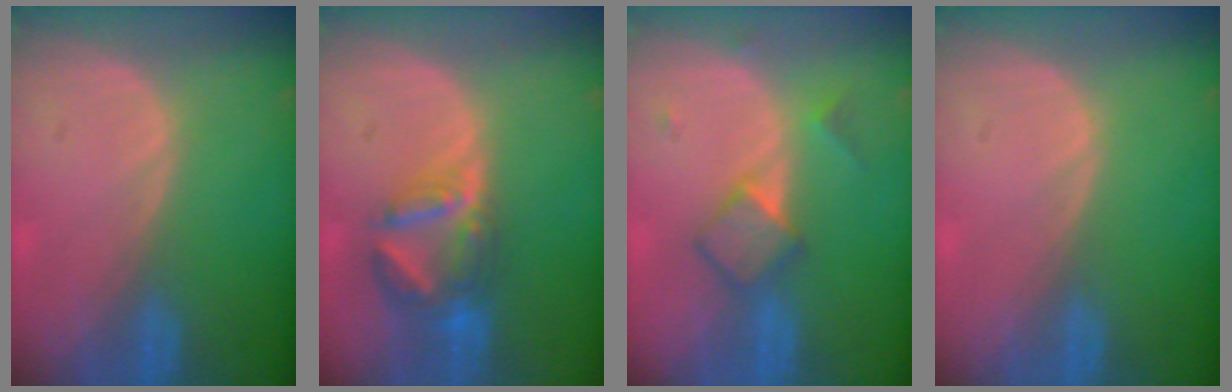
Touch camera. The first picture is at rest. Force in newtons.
{"total": 7.2, "press": 6.3, "slide": 3.4}
{"total": 4.9, "press": 4.7, "slide": 1.4}
{"total": 0.0}